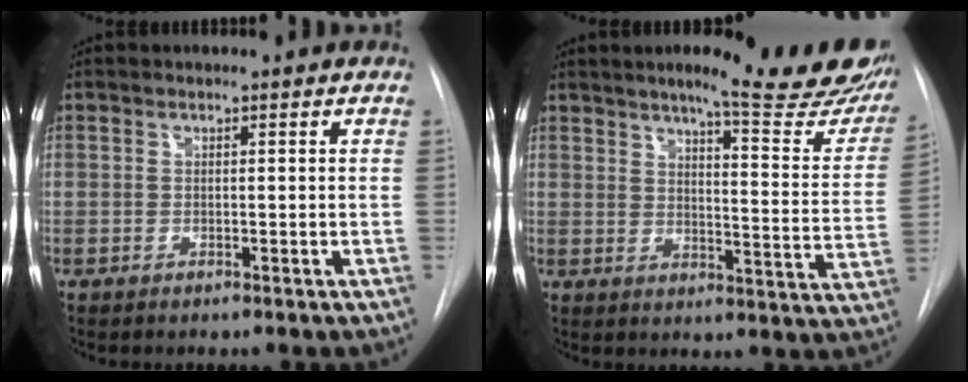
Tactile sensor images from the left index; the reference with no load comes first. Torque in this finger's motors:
{"motor_torque": [1.01, -1.12, 0.43, 0.07]}